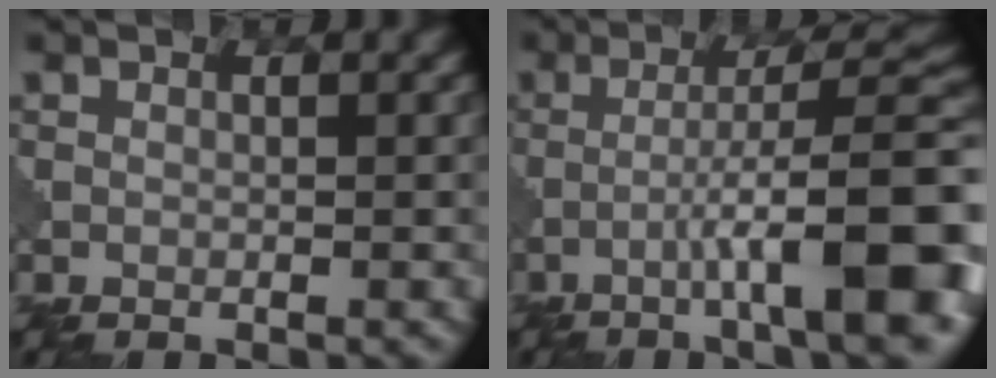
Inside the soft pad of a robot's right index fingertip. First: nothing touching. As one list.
[{"total": 11.8, "force": [-3.6, 2.1, 11.1], "torque": [-0.149, 0.016, -0.050]}]